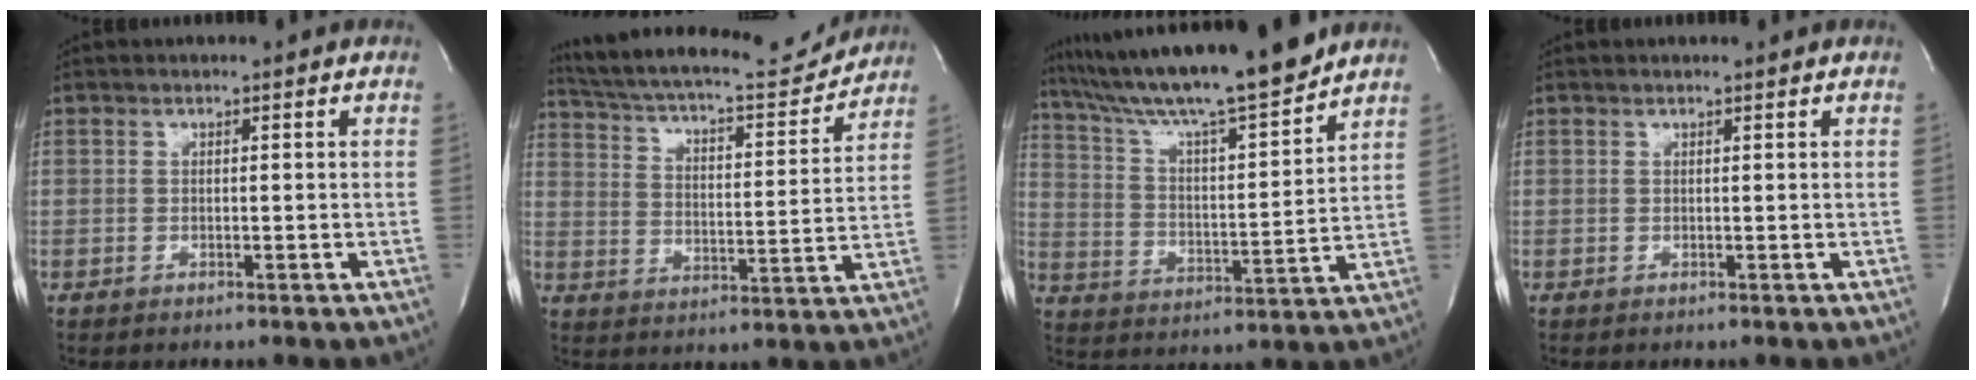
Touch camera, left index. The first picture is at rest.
{"total": 18.8, "force": [17.2, 3.3, 6.8], "torque": [-0.119, 0.001, 0.251]}
{"total": 18.4, "force": [16.1, -0.1, 9.0], "torque": [-0.157, 0.000, 0.265]}
{"total": 1.0, "force": [0.9, 0.0, 0.2], "torque": [-0.008, 0.006, 0.014]}